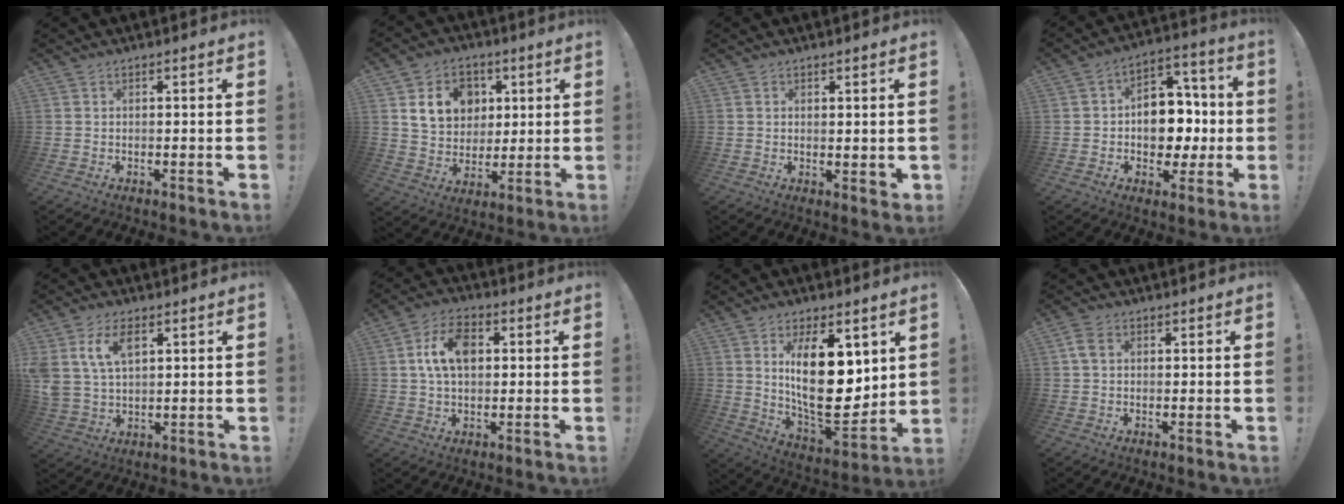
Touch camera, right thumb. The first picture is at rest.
{"total": 14.8, "force": [5.3, 12.2, 6.6], "torque": [-0.094, -0.014, 0.109]}
{"total": 2.0, "force": [1.5, 0.9, 0.9], "torque": [-0.008, -0.006, 0.027]}
{"total": 12.9, "force": [-1.2, 10.7, 7.2], "torque": [-0.081, 0.018, -0.006]}
{"total": 10.2, "force": [4.7, 6.0, 6.8], "torque": [-0.147, -0.010, 0.084]}
{"total": 11.1, "force": [2.4, 7.3, 8.1], "torque": [-0.132, 0.009, 0.044]}
{"total": 22.3, "force": [4.8, 10.8, 18.9], "torque": [-0.318, -0.042, 0.085]}
{"total": 3.7, "force": [1.2, 2.4, 2.6], "torque": [-0.040, 0.003, 0.022]}